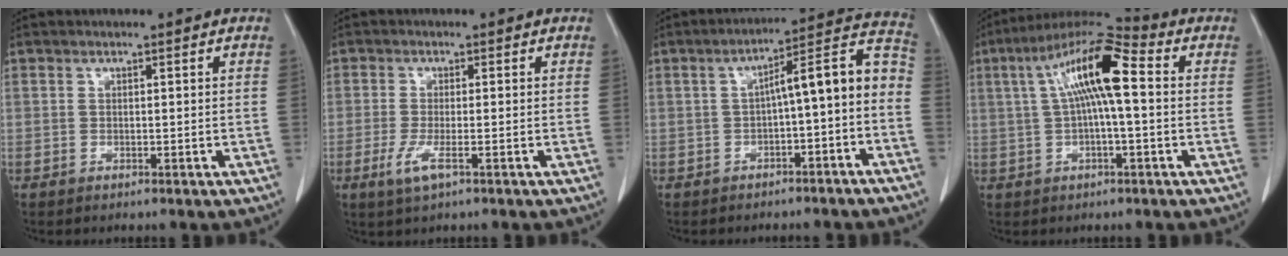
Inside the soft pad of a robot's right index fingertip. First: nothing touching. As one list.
[{"total": 3.8, "force": [-1.7, 0.5, 3.4], "torque": [-0.073, -0.010, -0.032]}, {"total": 10.8, "force": [-1.9, 2.1, 10.5], "torque": [-0.138, 0.048, -0.026]}, {"total": 12.2, "force": [1.9, 1.9, 11.9], "torque": [-0.220, 0.038, 0.025]}]